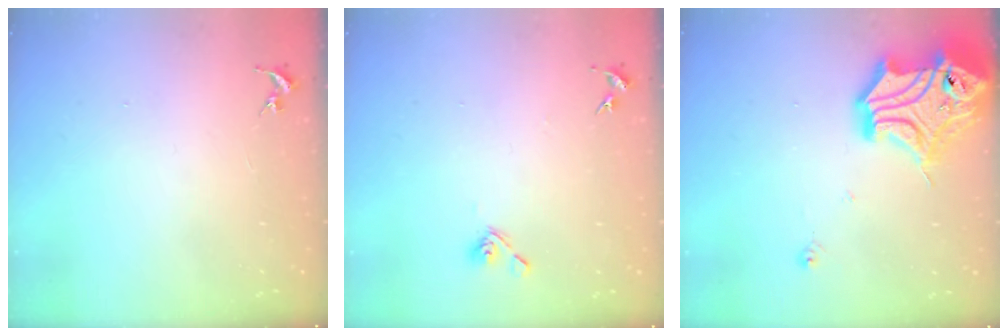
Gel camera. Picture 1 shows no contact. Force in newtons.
{"total": 7.0, "press": 6.8, "slide": 1.8}
{"total": 21.0, "press": 20.9, "slide": 2.4}